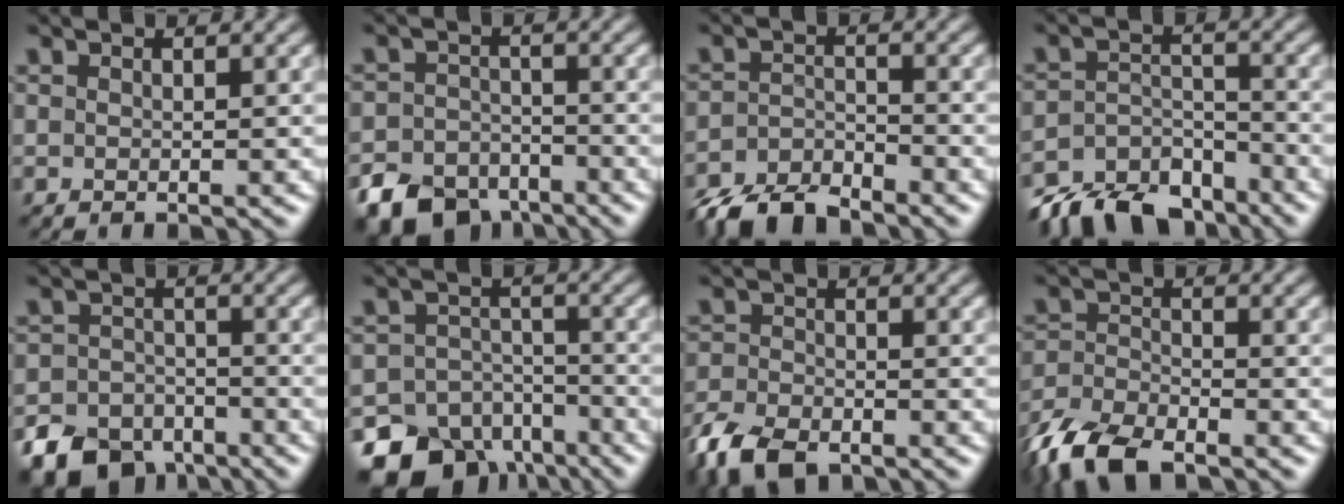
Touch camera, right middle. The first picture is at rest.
{"total": 7.6, "force": [-5.9, 4.4, 1.9], "torque": [-0.038, -0.015, -0.106]}
{"total": 5.7, "force": [-5.0, 1.6, 2.0], "torque": [-0.034, -0.003, -0.102]}
{"total": 8.0, "force": [-7.2, 3.0, 1.8], "torque": [-0.027, -0.007, -0.123]}
{"total": 8.5, "force": [-6.5, 5.0, 1.9], "torque": [-0.035, -0.019, -0.113]}
{"total": 11.0, "force": [-8.4, 6.5, 2.8], "torque": [-0.046, -0.013, -0.136]}
{"total": 5.3, "force": [-3.9, 2.5, 2.6], "torque": [-0.062, -0.003, -0.087]}
{"total": 7.3, "force": [-5.6, 2.7, 3.8], "torque": [-0.082, -0.006, -0.121]}